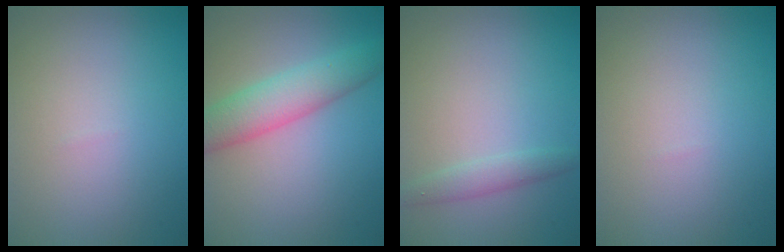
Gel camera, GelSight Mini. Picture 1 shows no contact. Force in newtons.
{"total": 4.9, "press": 4.9, "slide": 0.2}
{"total": 1.6, "press": 1.6, "slide": 0.0}
{"total": 0.0}